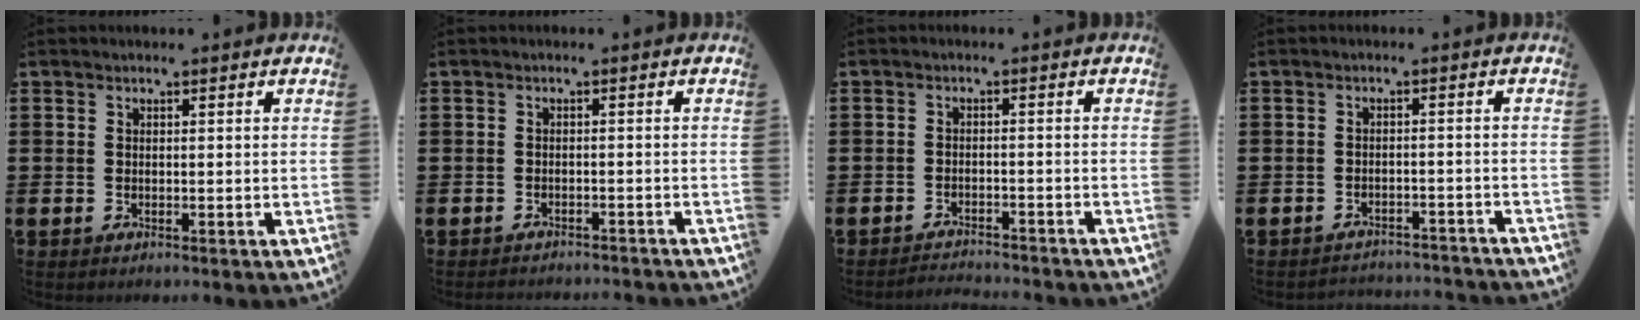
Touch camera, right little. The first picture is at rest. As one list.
[{"total": 1.2, "force": [-1.2, -0.1, -0.1], "torque": [-0.001, 0.003, -0.025]}, {"total": 2.0, "force": [-2.0, -0.1, -0.1], "torque": [-0.002, 0.005, -0.042]}, {"total": 2.1, "force": [-2.1, 0.0, -0.2], "torque": [-0.004, 0.004, -0.046]}]